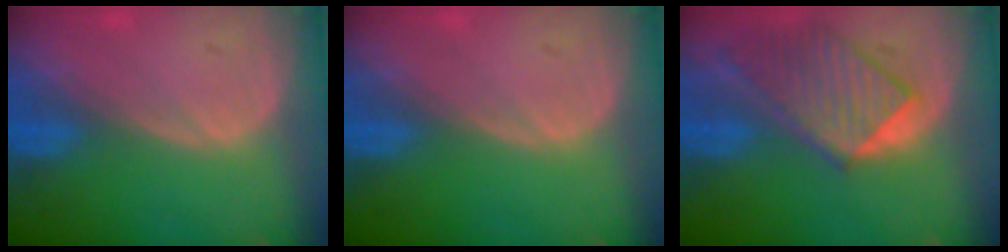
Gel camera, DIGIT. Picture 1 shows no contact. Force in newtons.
{"total": 0.0}
{"total": 8.8, "press": 7.9, "slide": 4.0}